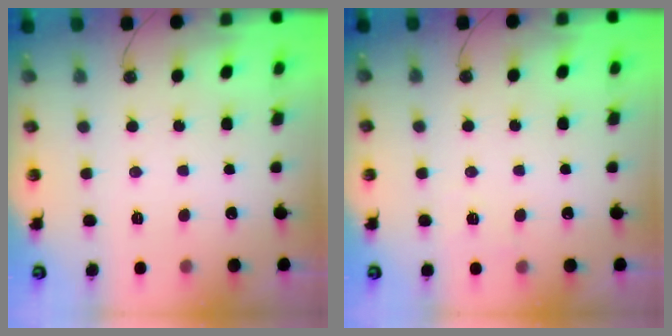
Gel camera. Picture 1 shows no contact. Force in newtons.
{"total": 4.3, "press": 4.3, "slide": 0.3}